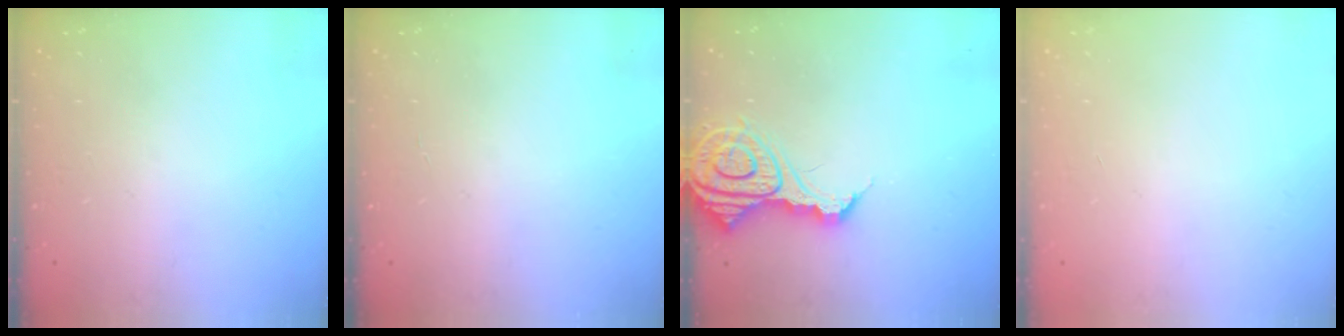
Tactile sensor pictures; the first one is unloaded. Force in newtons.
{"total": 2.2, "press": 2.2, "slide": 0.2}
{"total": 15.0, "press": 14.9, "slide": 1.5}
{"total": 0.0}